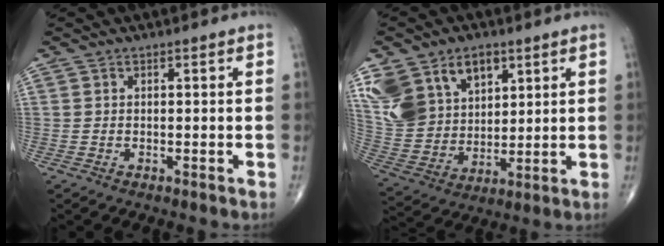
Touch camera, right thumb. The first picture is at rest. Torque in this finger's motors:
{"motor_torque": [-0.06, 0.36, 0.72, 0.78, 0.19]}